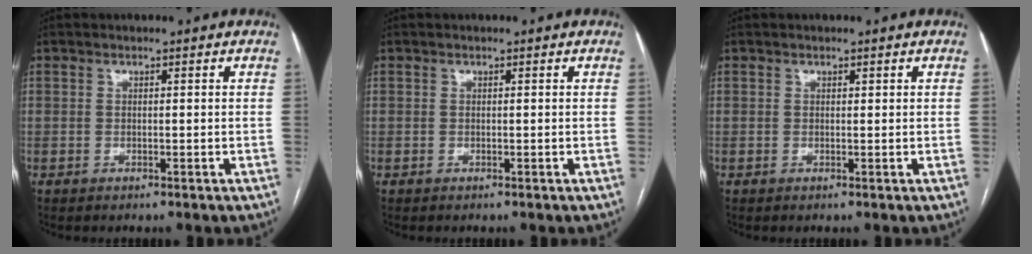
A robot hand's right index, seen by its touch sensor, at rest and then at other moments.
{"total": 0.0}
{"total": 0.0}